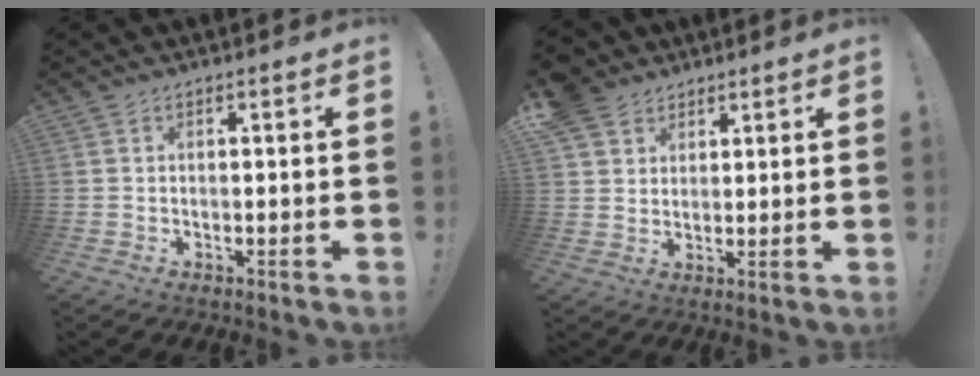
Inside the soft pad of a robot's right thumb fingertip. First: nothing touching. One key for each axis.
{"total": 7.4, "fx": 5.0, "fy": 5.2, "fz": 1.5, "tx": -0.028, "ty": -0.030, "tz": 0.101}